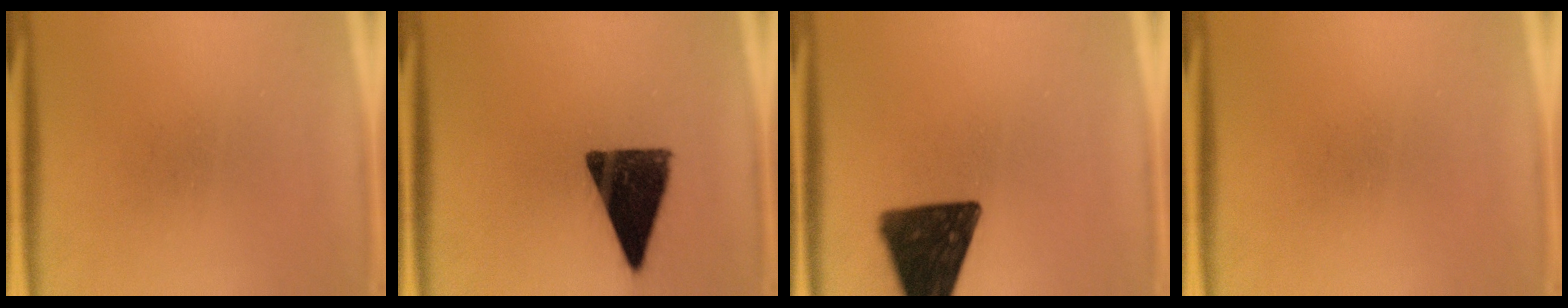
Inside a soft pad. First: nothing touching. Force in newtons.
{"total": 13.7}
{"total": 16.1}
{"total": 0.0}